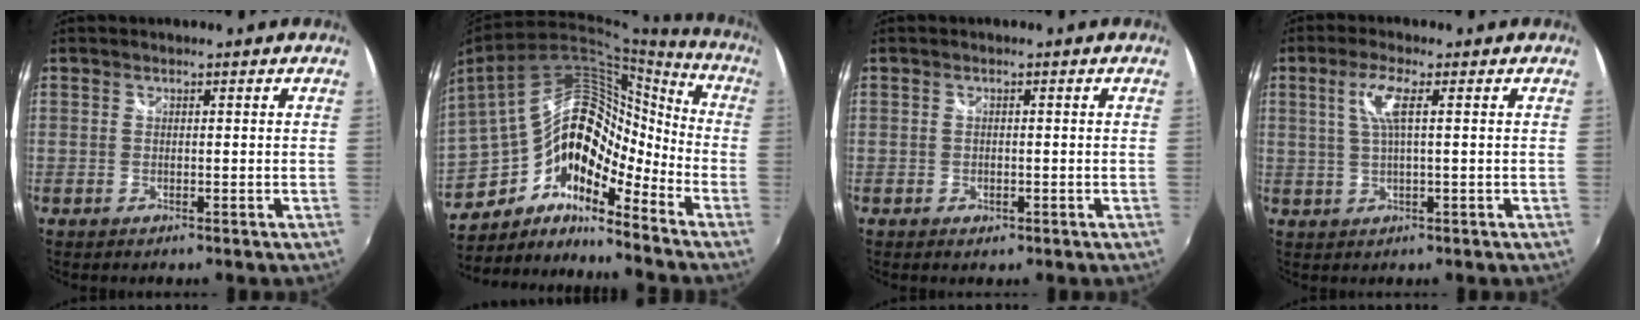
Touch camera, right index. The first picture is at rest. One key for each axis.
{"total": 18.5, "fx": -8.3, "fy": 10.9, "fz": 12.4, "tx": -0.227, "ty": 0.010, "tz": -0.163}
{"total": 1.4, "fx": -0.6, "fy": 1.0, "fz": 0.6, "tx": -0.010, "ty": -0.003, "tz": -0.009}
{"total": 4.6, "fx": 1.2, "fy": 0.1, "fz": 4.5, "tx": -0.091, "ty": 0.002, "tz": 0.026}